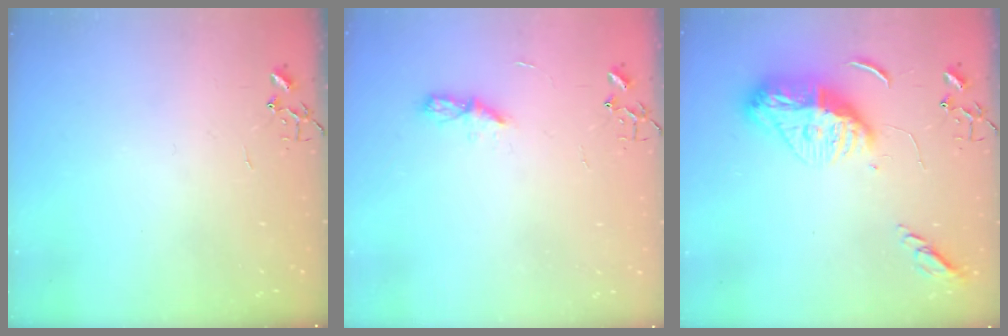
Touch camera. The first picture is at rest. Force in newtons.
{"total": 5.1, "press": 5.0, "slide": 0.6}
{"total": 15.6, "press": 15.5, "slide": 1.6}